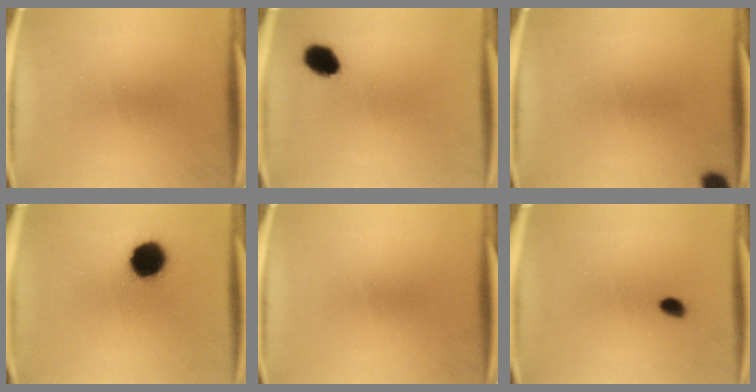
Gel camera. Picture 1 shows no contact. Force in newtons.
{"total": 6.2}
{"total": 2.5}
{"total": 11.5}
{"total": 0.0}
{"total": 1.5}